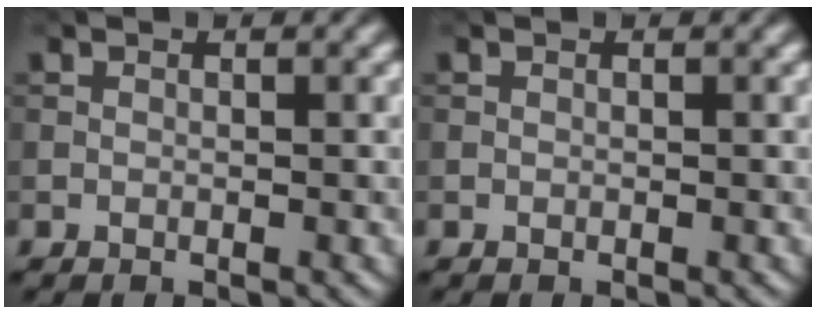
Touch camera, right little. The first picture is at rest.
{"total": 0.0}